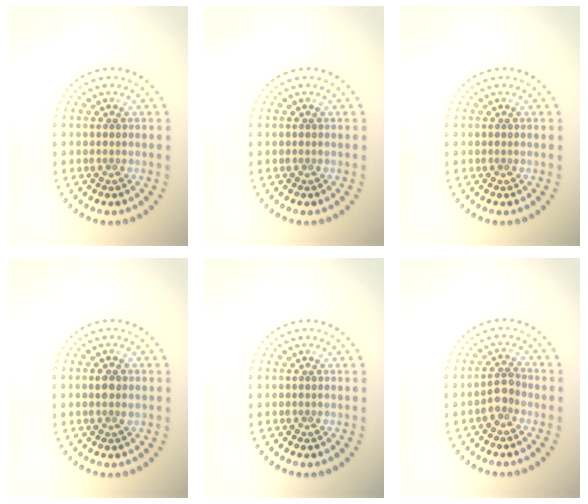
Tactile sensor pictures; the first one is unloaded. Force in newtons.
{"total": 0.0}
{"total": 0.0}
{"total": 1.1, "press": 1.0, "slide": 0.4}
{"total": 0.0}
{"total": 1.7, "press": 1.4, "slide": 1.0}